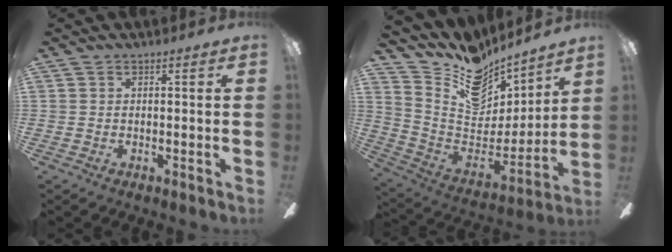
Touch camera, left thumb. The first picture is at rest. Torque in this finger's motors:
{"motor_torque": [0.38, 0.22, -0.51, -0.75, 0.06]}